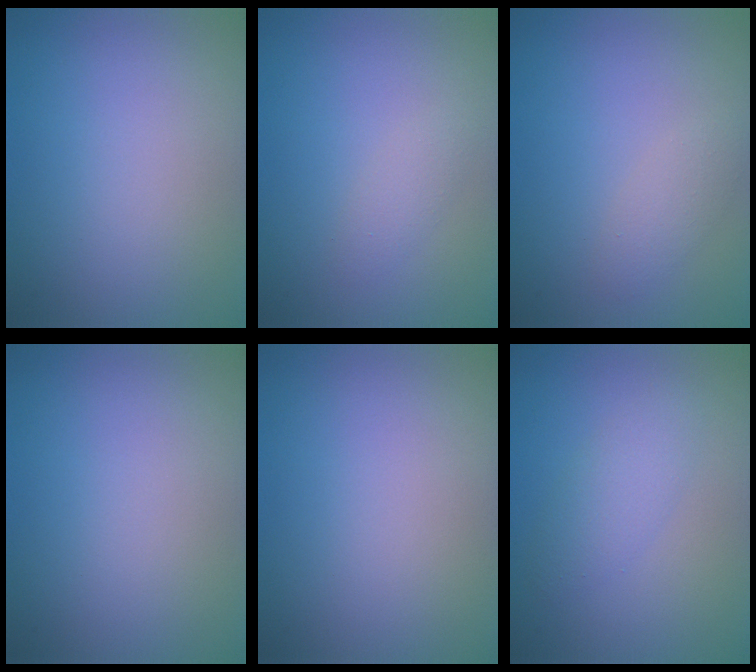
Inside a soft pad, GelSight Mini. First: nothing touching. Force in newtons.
{"total": 1.2, "press": 1.2, "slide": 0.1}
{"total": 1.6, "press": 1.6, "slide": 0.0}
{"total": 0.0}
{"total": 0.0}
{"total": 2.3, "press": 2.3, "slide": 0.2}